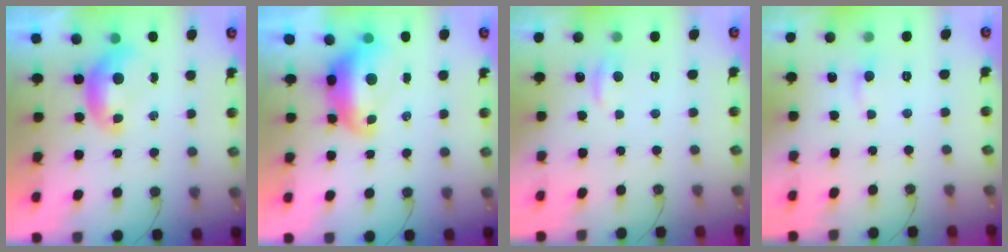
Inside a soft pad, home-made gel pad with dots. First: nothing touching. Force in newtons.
{"total": 2.9, "press": 2.8, "slide": 0.7}
{"total": 1.0, "press": 0.7, "slide": 0.7}
{"total": 1.0, "press": 0.9, "slide": 0.4}